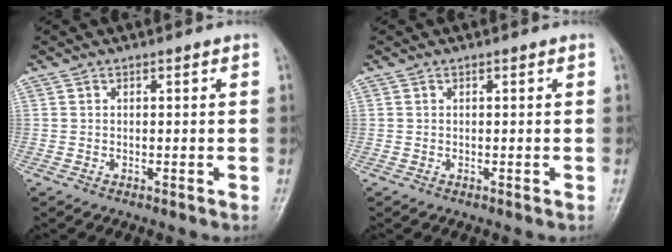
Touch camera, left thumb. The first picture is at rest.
{"total": 0.0}